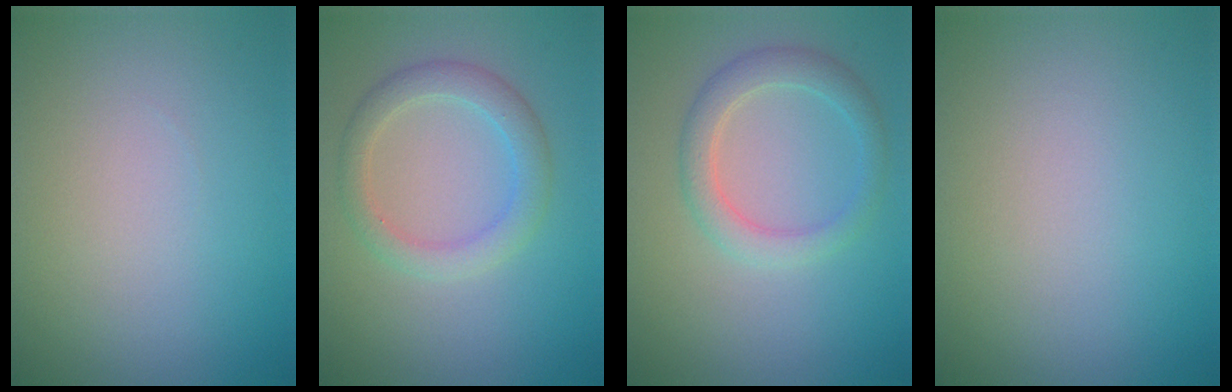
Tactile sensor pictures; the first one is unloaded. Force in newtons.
{"total": 3.0, "press": 2.9, "slide": 0.3}
{"total": 2.8, "press": 2.8, "slide": 0.1}
{"total": 0.0}